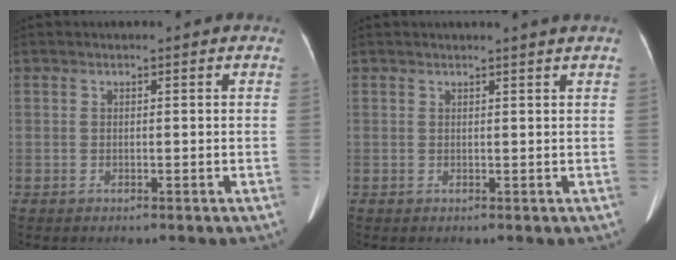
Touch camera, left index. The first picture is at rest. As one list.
[{"total": 1.8, "force": [1.6, -0.5, 0.6], "torque": [-0.015, -0.001, 0.022]}]